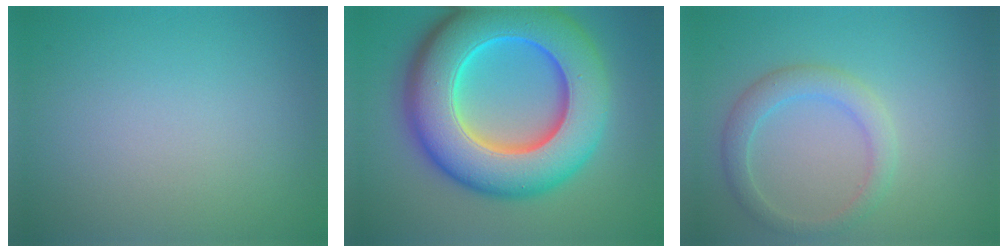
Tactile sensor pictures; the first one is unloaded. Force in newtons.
{"total": 13.9, "press": 13.9, "slide": 0.1}
{"total": 2.7, "press": 2.7, "slide": 0.2}